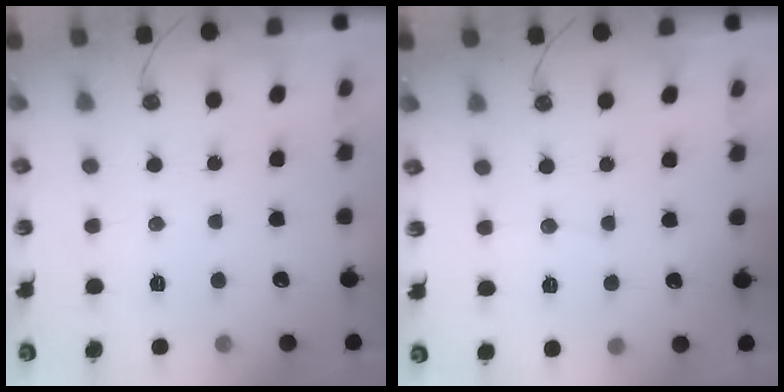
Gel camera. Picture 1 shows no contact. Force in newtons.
{"total": 2.2, "press": 2.2, "slide": 0.2}